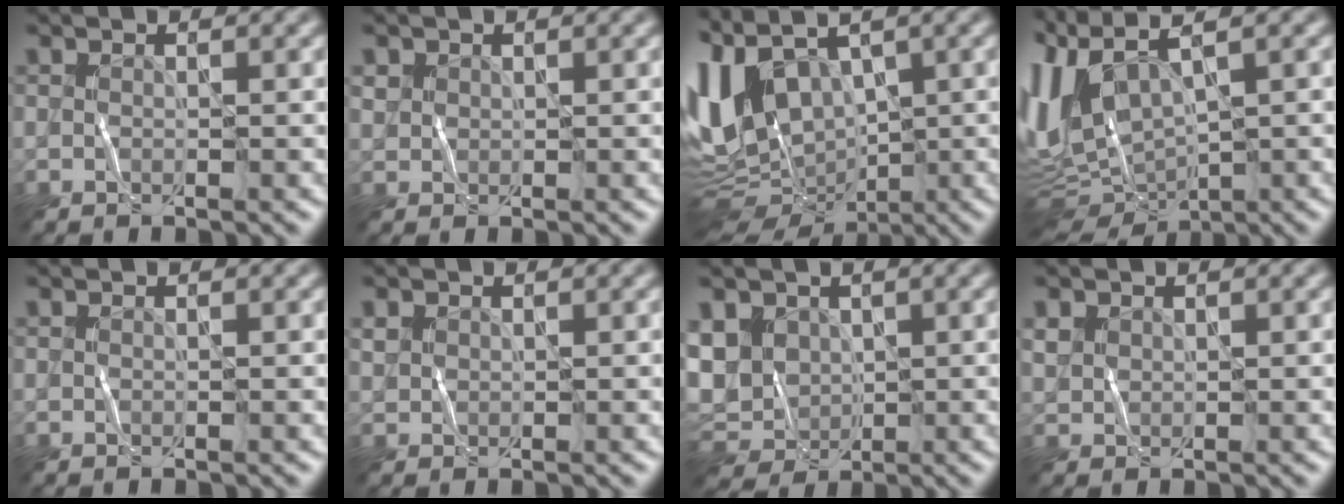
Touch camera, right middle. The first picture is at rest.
{"total": 1.0, "force": [0.5, 0.9, 0.1], "torque": [0.000, 0.000, 0.012]}
{"total": 11.4, "force": [1.6, 6.6, 9.1], "torque": [-0.201, 0.002, 0.038]}
{"total": 9.7, "force": [2.6, 3.2, 8.8], "torque": [-0.213, 0.005, 0.074]}
{"total": 0.0}
{"total": 0.9, "force": [0.5, 0.8, 0.2], "torque": [-0.006, 0.002, 0.011]}
{"total": 4.5, "force": [2.2, 3.3, 2.2], "torque": [-0.063, 0.003, 0.033]}
{"total": 1.3, "force": [0.7, 1.0, 0.3], "torque": [-0.010, 0.002, 0.017]}